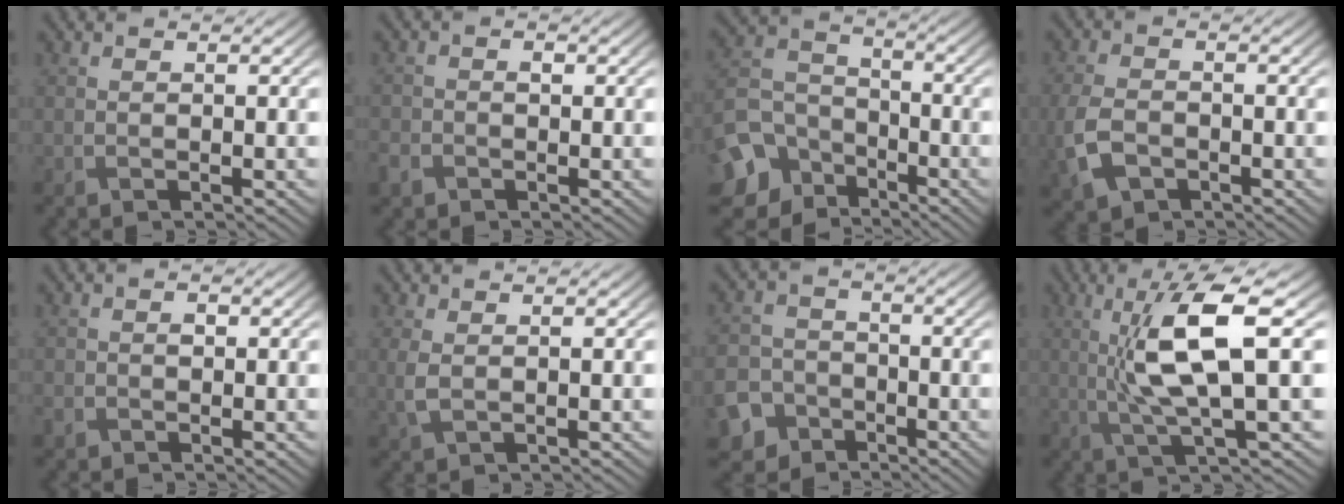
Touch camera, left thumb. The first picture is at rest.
{"total": 2.4, "force": [-1.1, 1.9, 0.9], "torque": [-0.027, -0.003, -0.028]}
{"total": 12.8, "force": [-7.3, 9.3, 4.8], "torque": [-0.147, -0.047, -0.135]}
{"total": 5.5, "force": [-2.1, 3.7, 3.5], "torque": [-0.104, -0.013, -0.042]}
{"total": 1.9, "force": [-0.7, 1.5, 0.9], "torque": [-0.023, -0.003, -0.013]}
{"total": 2.4, "force": [0.2, 1.4, 1.9], "torque": [-0.060, -0.002, 0.008]}
{"total": 6.6, "force": [-4.0, 4.9, 2.0], "torque": [-0.054, -0.014, -0.088]}
{"total": 8.8, "force": [1.1, 1.7, 8.6], "torque": [-0.165, 0.007, 0.023]}